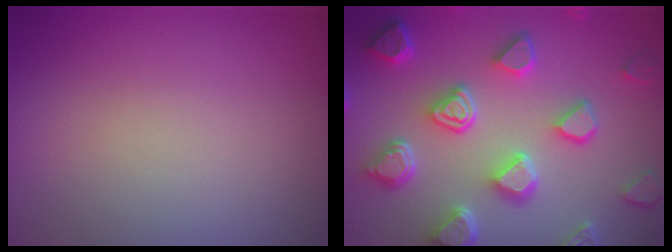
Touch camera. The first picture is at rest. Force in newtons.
{"total": 7.4, "press": 5.9, "slide": 4.5}